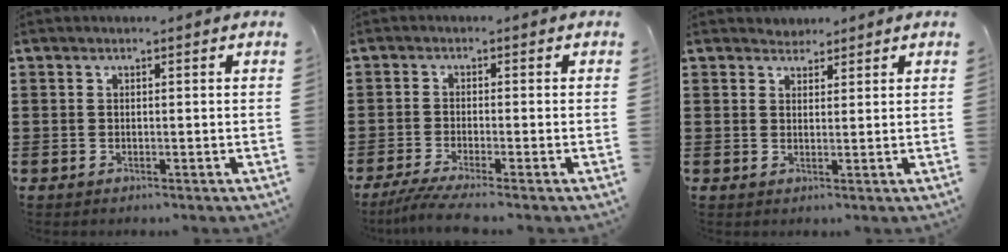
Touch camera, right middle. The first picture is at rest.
{"total": 3.1, "force": [-2.5, -0.2, 1.8], "torque": [-0.044, -0.015, -0.051]}
{"total": 1.7, "force": [1.6, 0.6, -0.5], "torque": [0.003, 0.004, 0.032]}